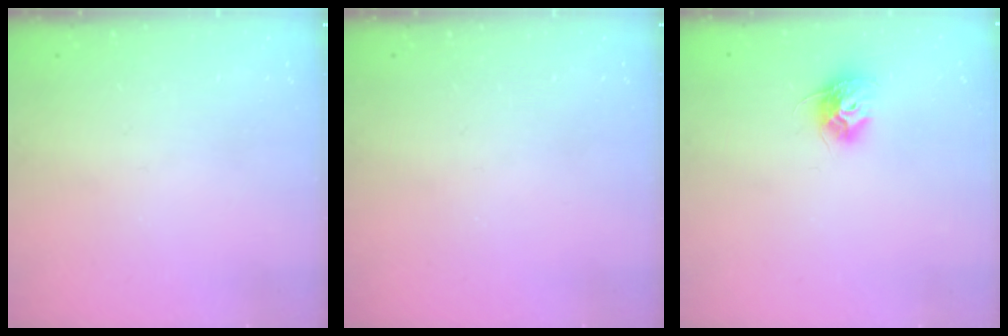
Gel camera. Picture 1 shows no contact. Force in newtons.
{"total": 0.0}
{"total": 9.4, "press": 9.4, "slide": 0.2}